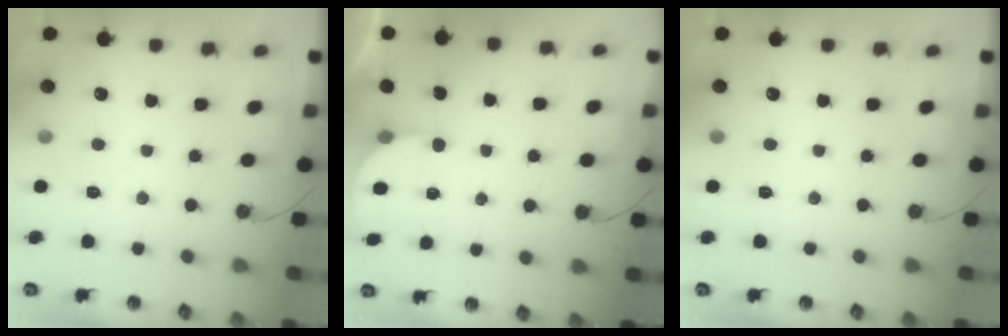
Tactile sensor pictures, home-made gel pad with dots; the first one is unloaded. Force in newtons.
{"total": 2.6, "press": 2.6, "slide": 0.0}
{"total": 0.0}